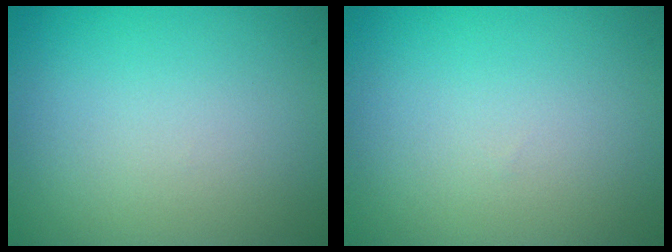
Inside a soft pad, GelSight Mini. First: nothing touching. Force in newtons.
{"total": 0.0}